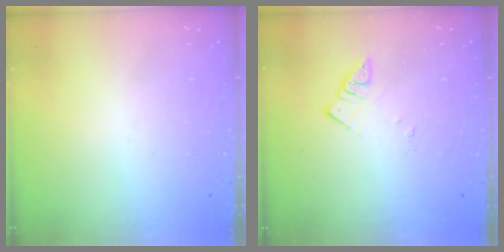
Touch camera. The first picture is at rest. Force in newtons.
{"total": 2.6, "press": 2.6, "slide": 0.1}